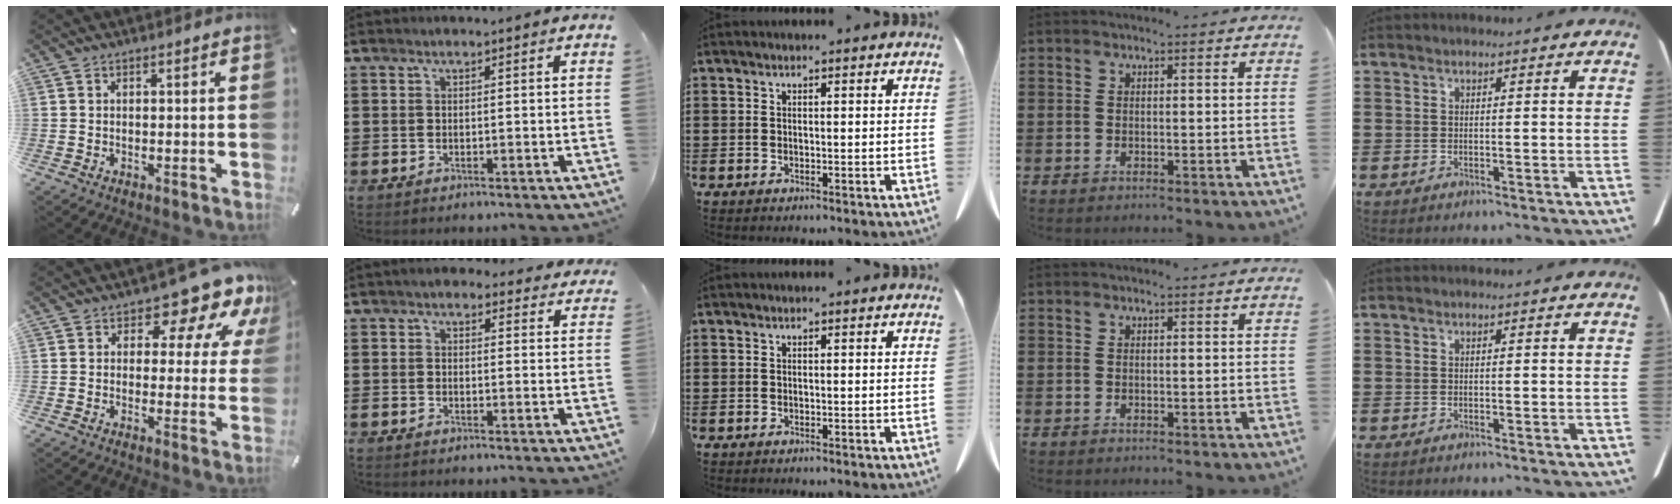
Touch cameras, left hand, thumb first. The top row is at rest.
{"thumb": {"total": 13.0, "force": [8.1, 6.5, 7.8], "torque": [-0.099, -0.054, 0.134]}, "index": {"total": 3.4, "force": [3.0, 1.1, 1.1], "torque": [-0.022, -0.007, 0.055]}}